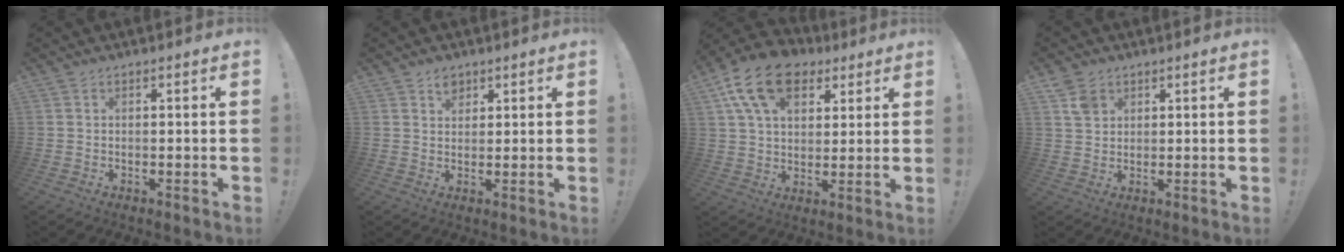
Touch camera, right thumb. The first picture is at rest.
{"total": 3.2, "force": [2.1, 2.3, 1.0], "torque": [0.000, -0.010, 0.034]}
{"total": 16.9, "force": [8.2, 10.9, 10.1], "torque": [-0.176, -0.032, 0.151]}
{"total": 4.7, "force": [2.9, 3.2, 1.8], "torque": [-0.025, -0.011, 0.057]}